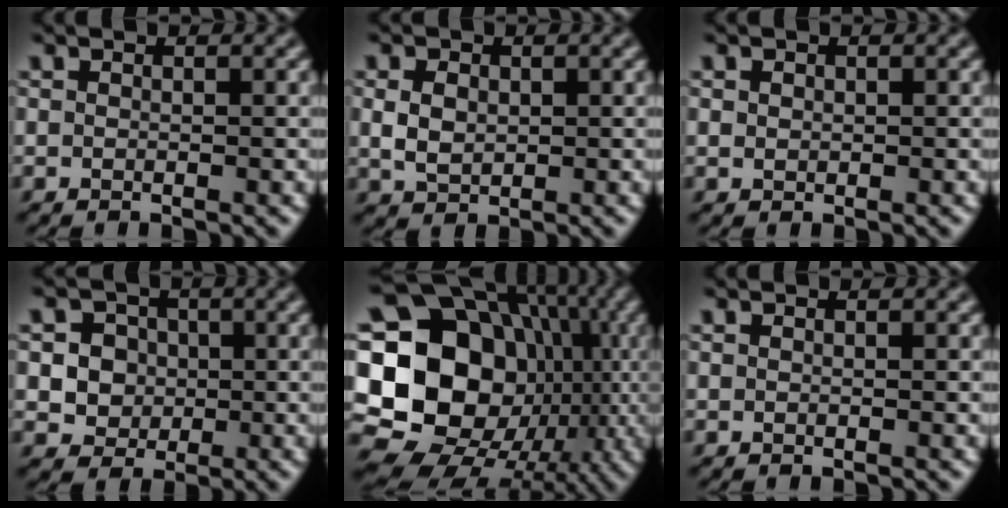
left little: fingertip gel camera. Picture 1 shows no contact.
{"total": 2.5, "force": [0.1, 1.9, 1.6], "torque": [-0.040, -0.001, 0.001]}
{"total": 0.6, "force": [0.1, 0.5, 0.2], "torque": [-0.002, -0.003, 0.004]}
{"total": 4.9, "force": [0.3, 4.5, 1.8], "torque": [-0.025, 0.016, 0.001]}
{"total": 23.3, "force": [-1.1, 20.2, 11.5], "torque": [-0.227, 0.031, -0.059]}
{"total": 0.0}